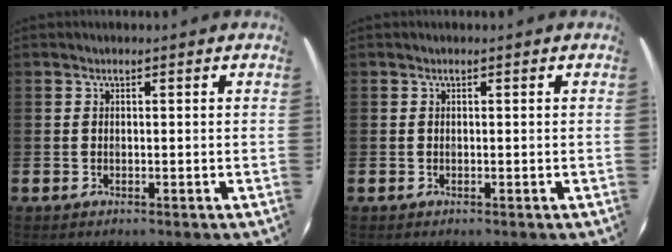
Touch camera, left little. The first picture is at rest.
{"total": 0.0}